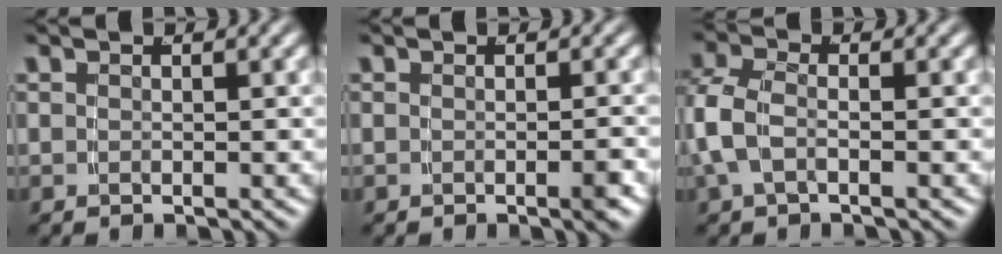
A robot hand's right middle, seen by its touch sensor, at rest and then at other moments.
{"total": 1.1, "force": [-0.6, -0.1, 0.9], "torque": [-0.010, 0.010, -0.015]}
{"total": 3.3, "force": [-0.5, 2.0, 2.5], "torque": [-0.076, -0.014, -0.002]}